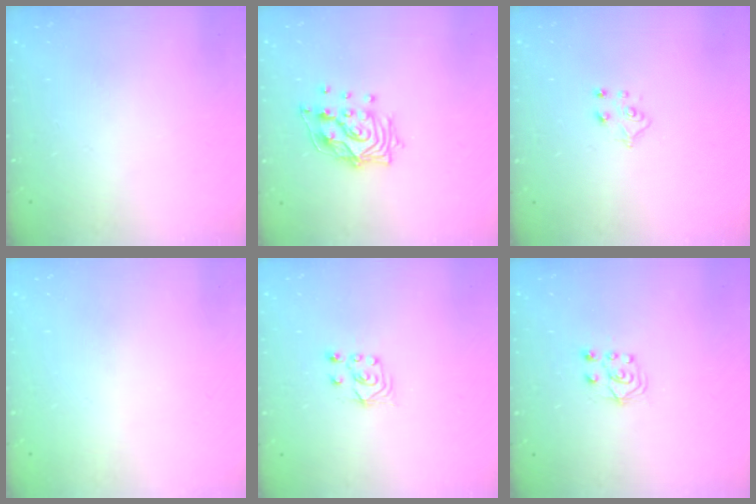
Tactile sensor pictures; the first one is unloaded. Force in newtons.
{"total": 12.9, "press": 12.8, "slide": 1.2}
{"total": 6.1, "press": 6.1, "slide": 0.7}
{"total": 0.0}
{"total": 3.0, "press": 2.8, "slide": 0.9}
{"total": 5.5, "press": 5.5, "slide": 0.4}